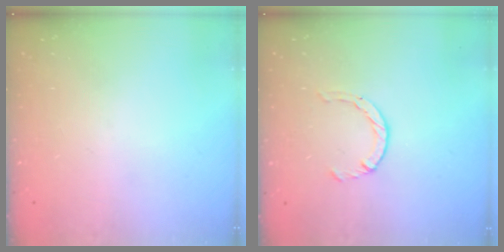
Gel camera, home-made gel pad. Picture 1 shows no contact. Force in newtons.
{"total": 2.1, "press": 2.1, "slide": 0.3}